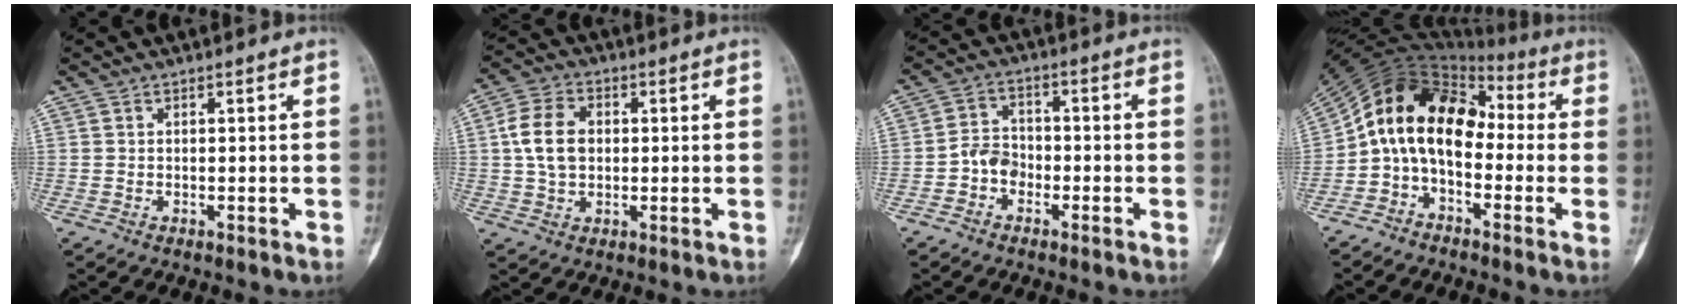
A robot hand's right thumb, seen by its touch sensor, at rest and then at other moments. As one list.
[{"total": 9.0, "force": [0.9, 6.4, 6.2], "torque": [-0.106, 0.010, 0.013]}, {"total": 4.8, "force": [-2.1, 3.7, 2.3], "torque": [-0.024, 0.025, -0.048]}, {"total": 13.5, "force": [-1.8, 9.2, 9.8], "torque": [-0.150, 0.077, -0.048]}]